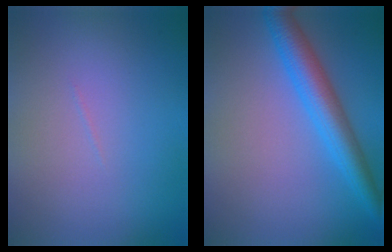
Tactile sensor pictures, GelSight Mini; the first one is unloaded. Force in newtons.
{"total": 5.0, "press": 5.0, "slide": 0.1}